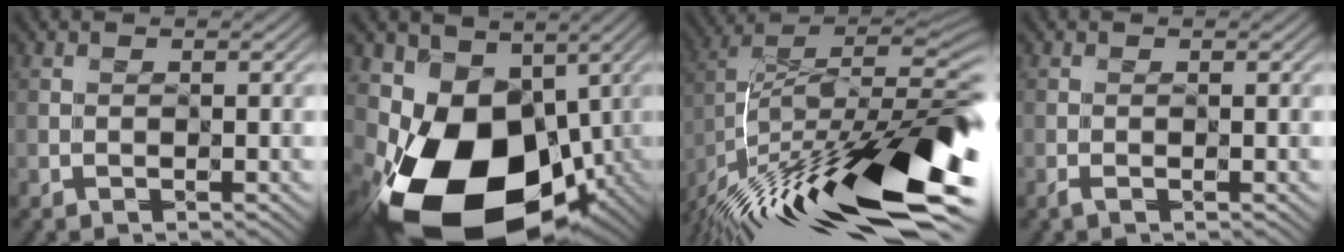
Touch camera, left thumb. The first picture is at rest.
{"total": 17.1, "force": [-3.4, 12.3, 11.4], "torque": [-0.212, -0.041, -0.041]}
{"total": 18.0, "force": [-9.3, 5.3, 14.5], "torque": [-0.262, 0.007, -0.172]}
{"total": 0.7, "force": [-0.4, 0.0, 0.6], "torque": [-0.017, -0.001, -0.010]}